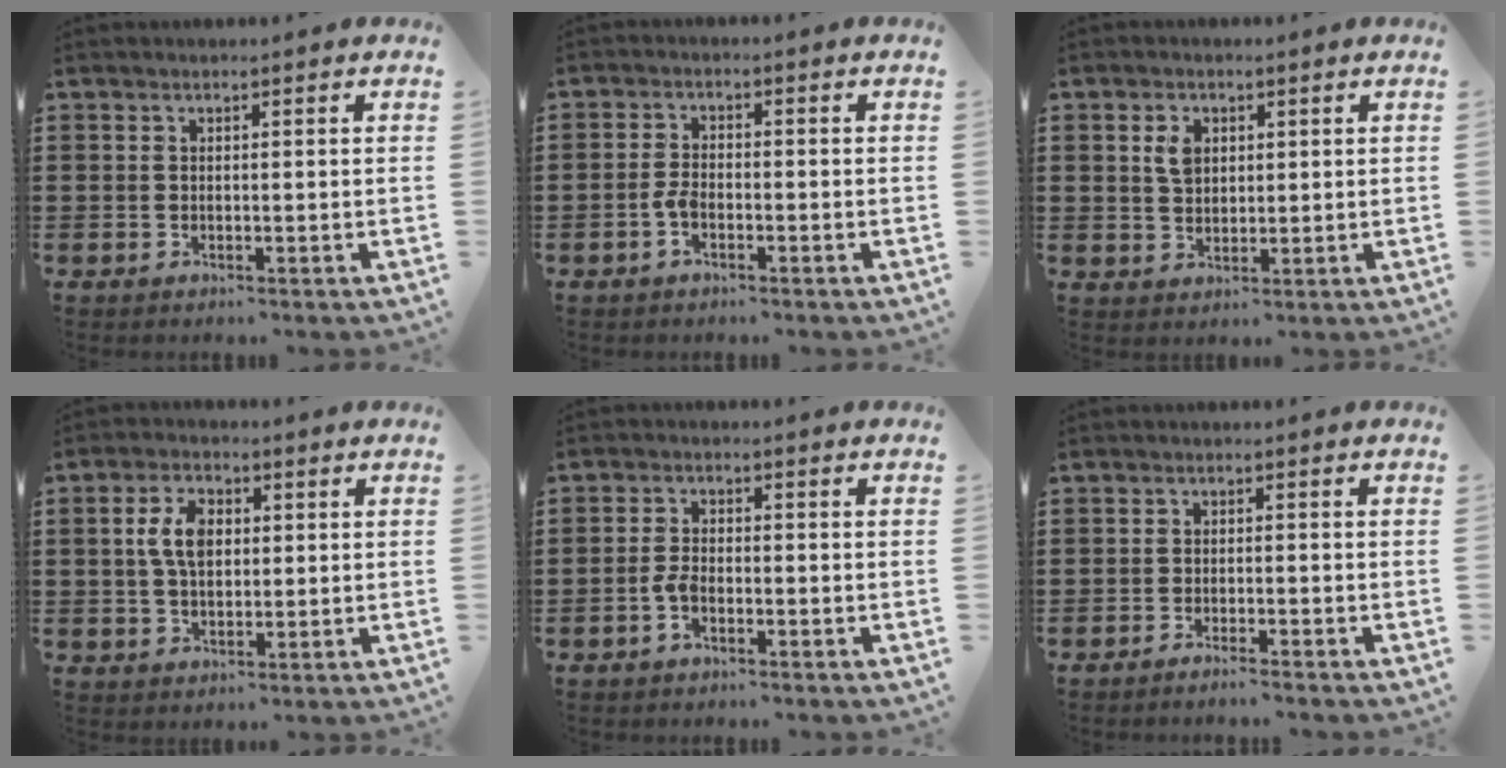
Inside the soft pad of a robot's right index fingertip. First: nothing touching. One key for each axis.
{"total": 2.8, "fx": -1.3, "fy": 1.2, "fz": 2.2, "tx": -0.063, "ty": -0.005, "tz": -0.031}
{"total": 3.4, "fx": 1.1, "fy": 2.3, "fz": 2.3, "tx": -0.052, "ty": 0.009, "tz": 0.019}
{"total": 6.1, "fx": 0.9, "fy": 3.6, "fz": 4.8, "tx": -0.109, "ty": 0.013, "tz": 0.010}
{"total": 2.7, "fx": -1.3, "fy": 1.2, "fz": 2.1, "tx": -0.062, "ty": -0.004, "tz": -0.031}
{"total": 1.8, "fx": -1.7, "fy": -0.4, "fz": 0.4, "tx": -0.007, "ty": -0.001, "tz": -0.034}